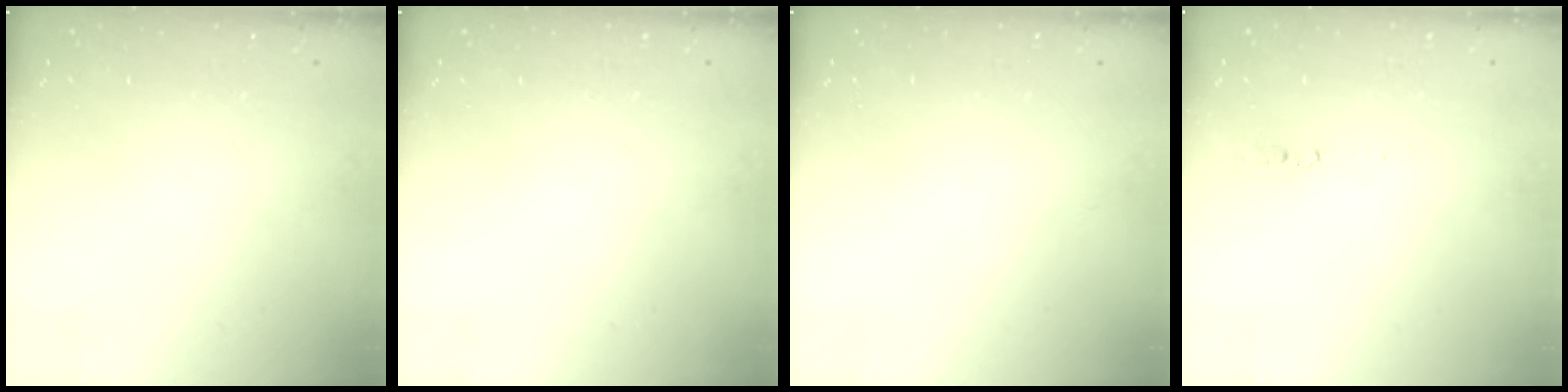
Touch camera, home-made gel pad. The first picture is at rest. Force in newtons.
{"total": 0.0}
{"total": 0.0}
{"total": 4.3, "press": 4.1, "slide": 1.3}